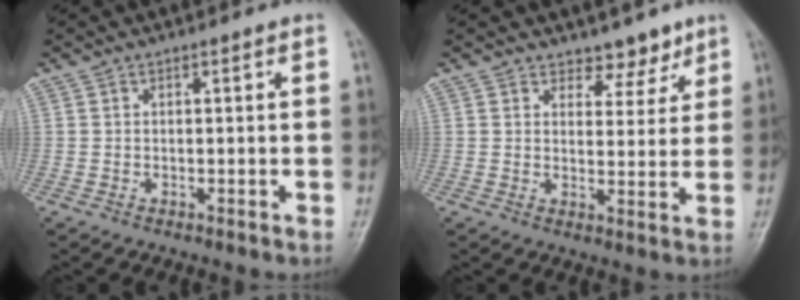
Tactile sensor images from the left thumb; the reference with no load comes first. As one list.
[{"total": 4.8, "force": [3.8, 2.7, 1.2], "torque": [0.018, -0.026, 0.055]}]